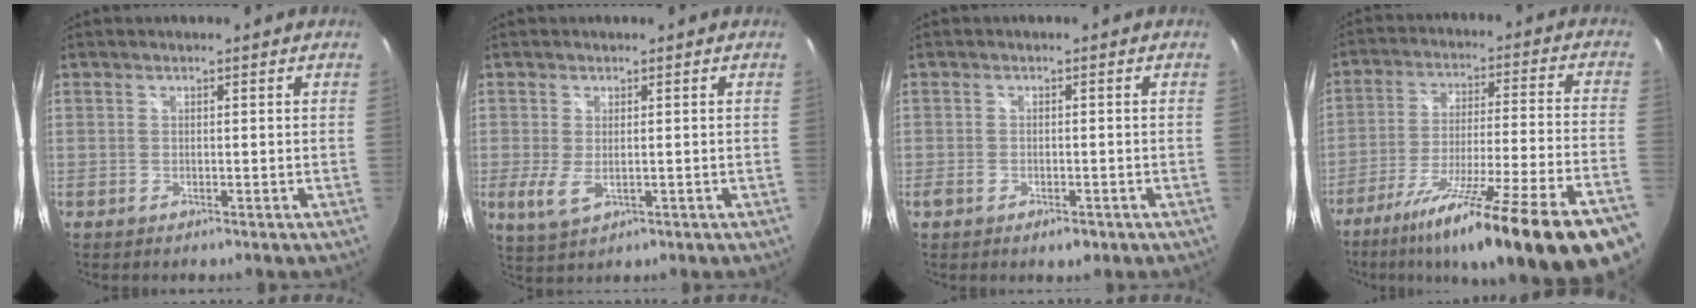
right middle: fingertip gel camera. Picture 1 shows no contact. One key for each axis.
{"total": 4.6, "fx": -0.7, "fy": 2.2, "fz": 4.0, "tx": -0.083, "ty": -0.013, "tz": -0.009}
{"total": 3.7, "fx": -2.0, "fy": 1.9, "fz": 2.4, "tx": -0.049, "ty": -0.009, "tz": -0.035}
{"total": 27.9, "fx": -20.4, "fy": 1.0, "fz": 19.0, "tx": -0.288, "ty": -0.078, "tz": -0.307}